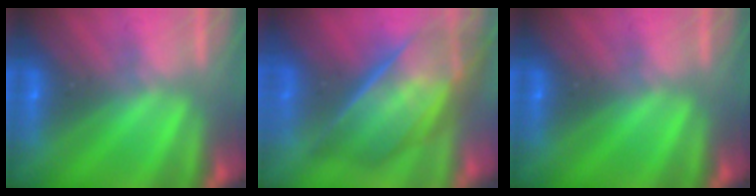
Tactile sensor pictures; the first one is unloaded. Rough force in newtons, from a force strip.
{"total": 7.5}
{"total": 0.0}